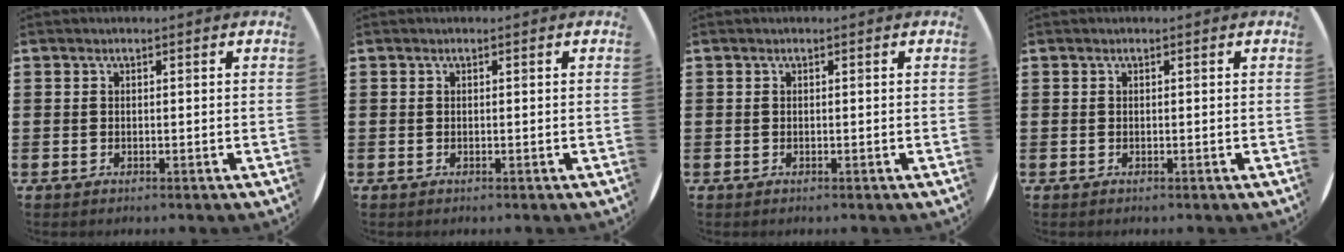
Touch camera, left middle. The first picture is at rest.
{"total": 0.0}
{"total": 0.0}
{"total": 0.0}